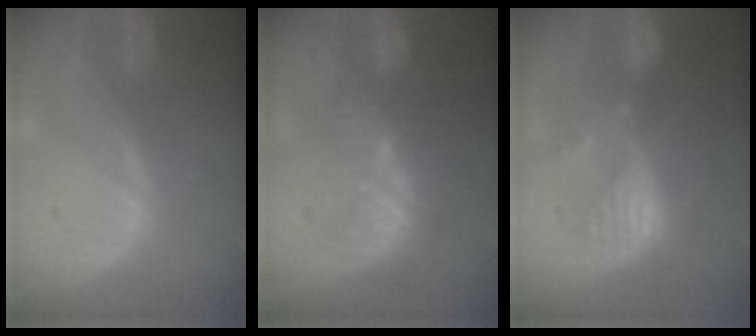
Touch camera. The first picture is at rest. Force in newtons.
{"total": 9.7, "press": 8.9, "slide": 3.8}
{"total": 8.8, "press": 7.9, "slide": 3.8}